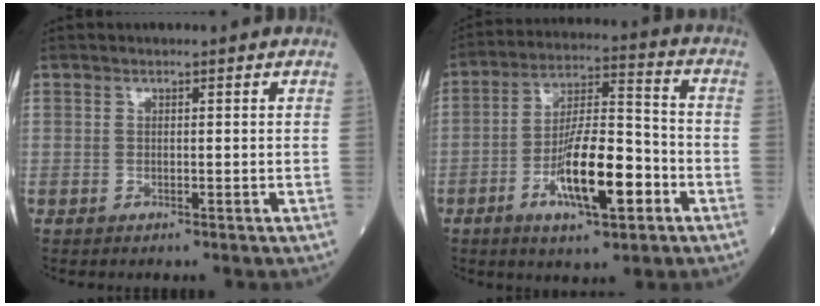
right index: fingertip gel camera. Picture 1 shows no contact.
{"total": 12.7, "force": [-4.8, 3.0, 11.4], "torque": [-0.208, 0.003, -0.079]}